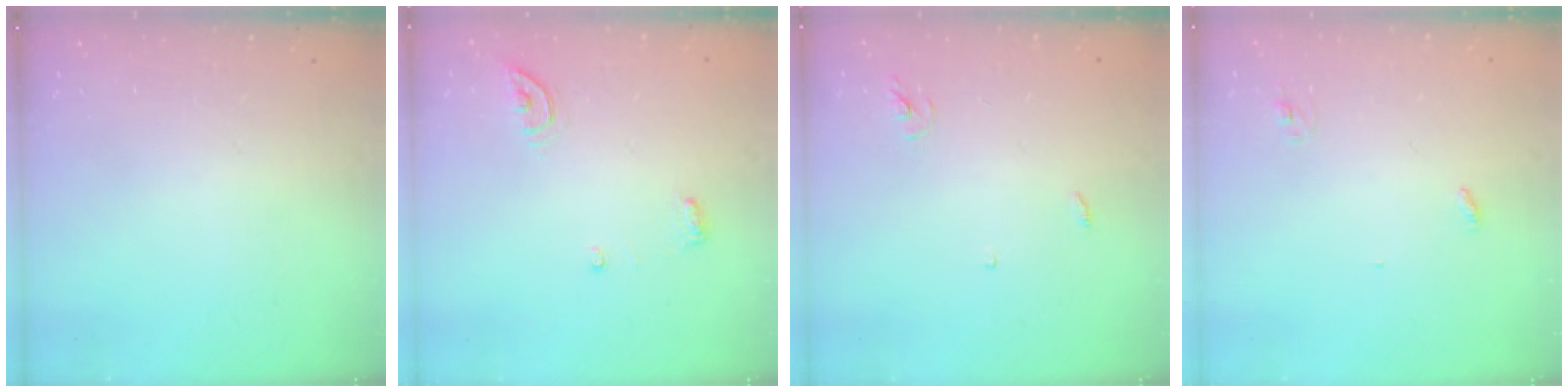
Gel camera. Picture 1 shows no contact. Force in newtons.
{"total": 5.5, "press": 5.5, "slide": 0.2}
{"total": 3.0, "press": 3.0, "slide": 0.2}
{"total": 2.8, "press": 2.8, "slide": 0.2}